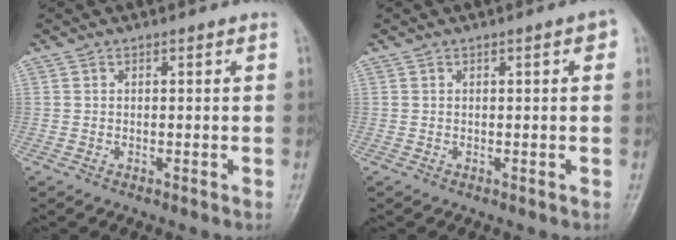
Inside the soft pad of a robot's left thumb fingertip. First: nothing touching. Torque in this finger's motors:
{"motor_torque": [-0.01, 0.03, -0.07, -0.03, 0.00]}